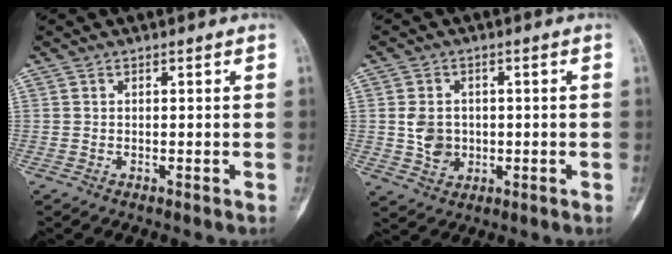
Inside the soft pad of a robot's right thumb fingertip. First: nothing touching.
{"total": 5.5, "force": [-0.1, 4.5, 3.1], "torque": [-0.036, -0.001, 0.005]}